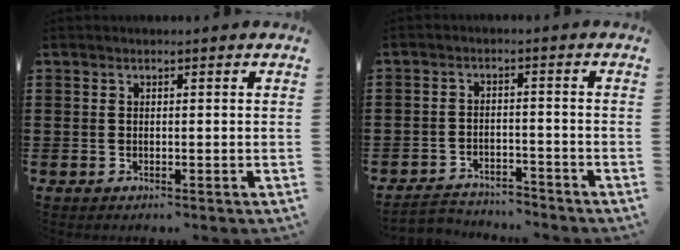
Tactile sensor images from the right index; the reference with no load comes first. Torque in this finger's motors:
{"motor_torque": [-0.74, 0.23, -1.05, -0.21]}